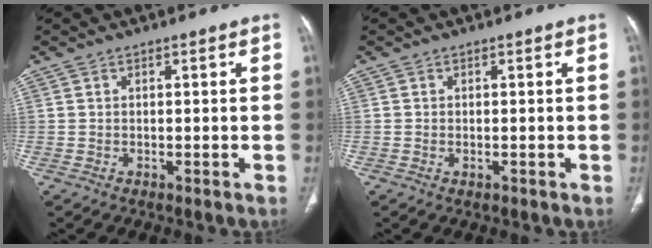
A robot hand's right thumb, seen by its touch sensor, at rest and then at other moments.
{"total": 0.5, "force": [-0.1, 0.4, 0.4], "torque": [-0.009, 0.000, 0.001]}